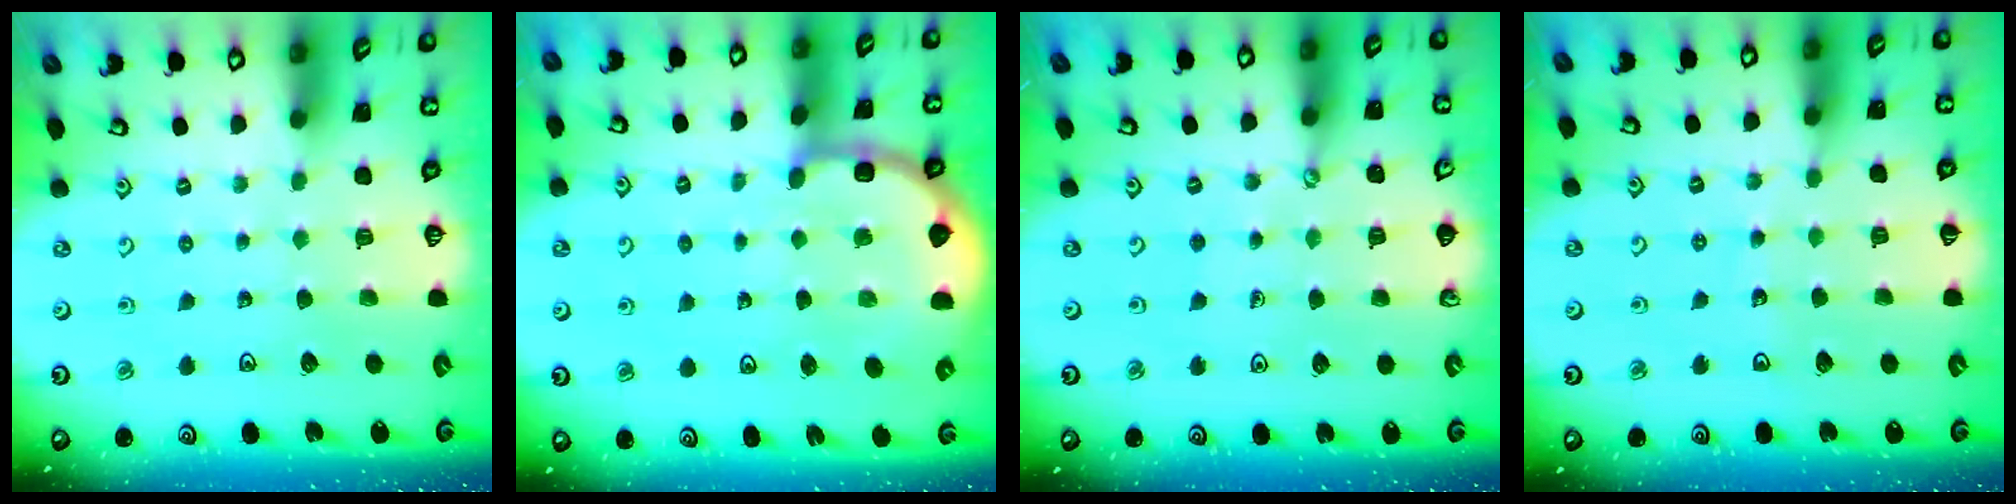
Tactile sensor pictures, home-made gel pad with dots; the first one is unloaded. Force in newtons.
{"total": 6.4, "press": 6.2, "slide": 1.7}
{"total": 1.6, "press": 1.6, "slide": 0.1}
{"total": 3.8, "press": 3.8, "slide": 0.4}